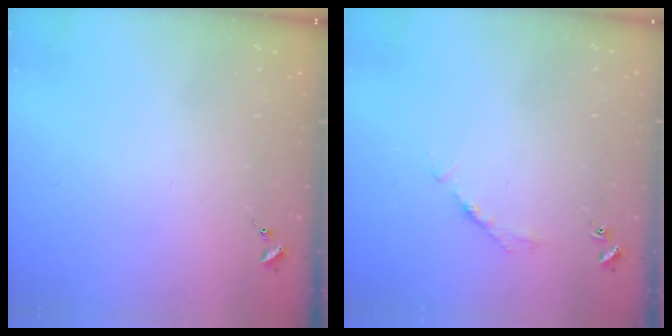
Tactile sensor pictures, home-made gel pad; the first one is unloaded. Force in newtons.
{"total": 2.7, "press": 2.7, "slide": 0.4}